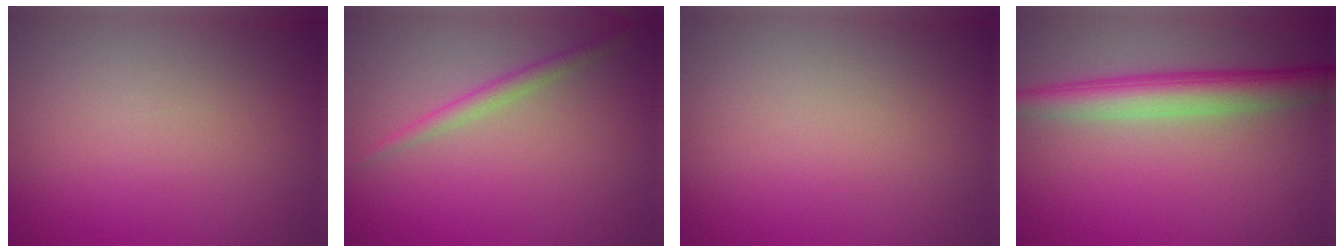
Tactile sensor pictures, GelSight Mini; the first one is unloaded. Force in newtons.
{"total": 1.6, "press": 1.6, "slide": 0.1}
{"total": 0.0}
{"total": 5.1, "press": 5.1, "slide": 0.2}